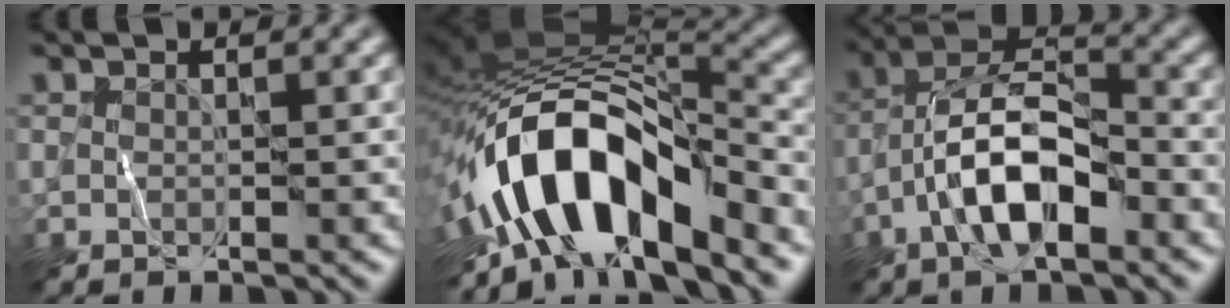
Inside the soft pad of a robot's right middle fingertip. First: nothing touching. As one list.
[{"total": 12.1, "force": [-5.7, 5.4, 9.3], "torque": [-0.150, 0.012, -0.105]}, {"total": 7.5, "force": [-3.2, 3.1, 6.1], "torque": [-0.108, 0.017, -0.066]}]